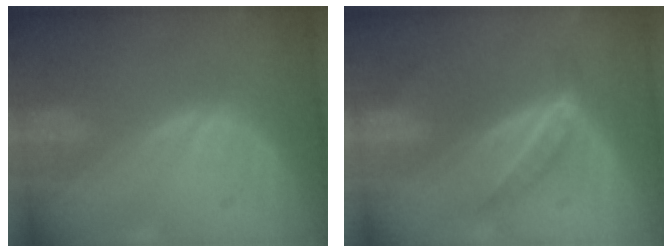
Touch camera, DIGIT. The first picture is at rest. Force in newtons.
{"total": 4.4, "press": 3.9, "slide": 2.1}